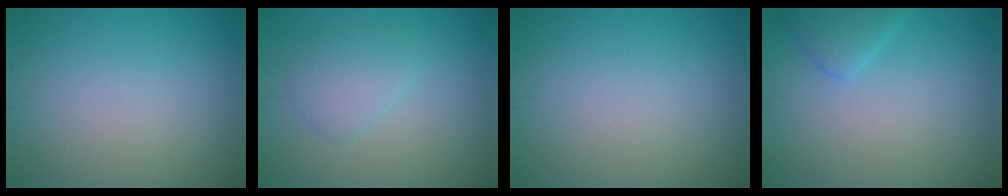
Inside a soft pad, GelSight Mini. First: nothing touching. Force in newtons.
{"total": 2.3, "press": 2.3, "slide": 0.0}
{"total": 0.0}
{"total": 1.6, "press": 1.6, "slide": 0.0}